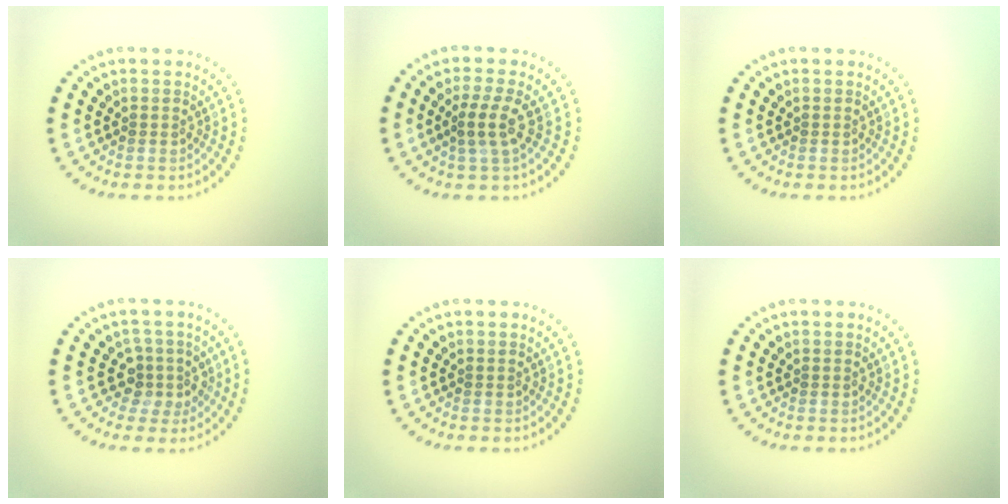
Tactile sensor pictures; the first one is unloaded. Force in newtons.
{"total": 2.5, "press": 2.0, "slide": 1.5}
{"total": 0.0}
{"total": 2.7, "press": 2.0, "slide": 1.9}
{"total": 0.0}
{"total": 0.0}